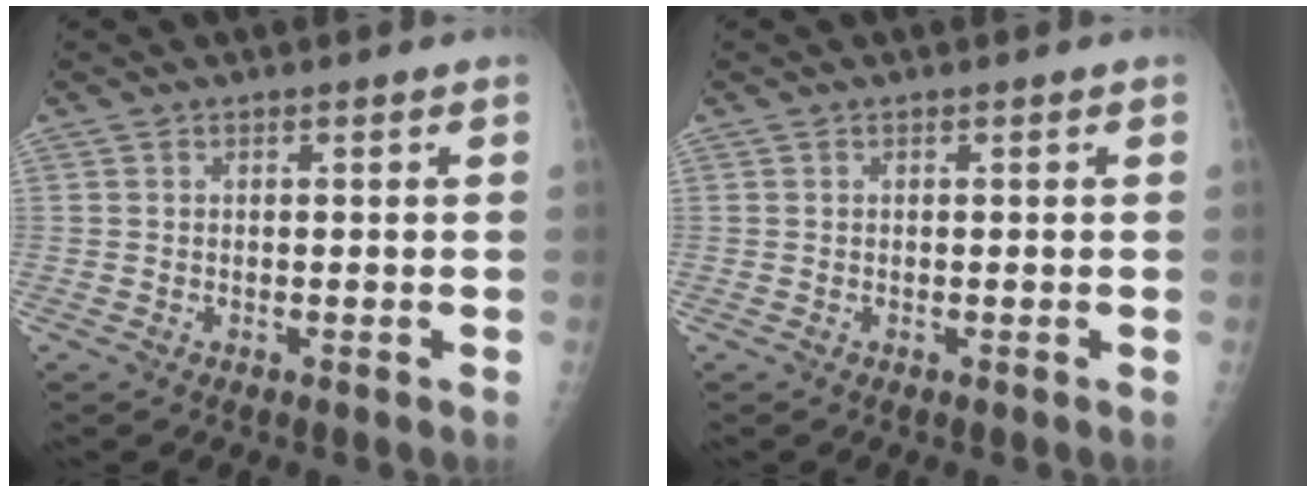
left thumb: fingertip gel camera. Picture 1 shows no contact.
{"total": 0.0}